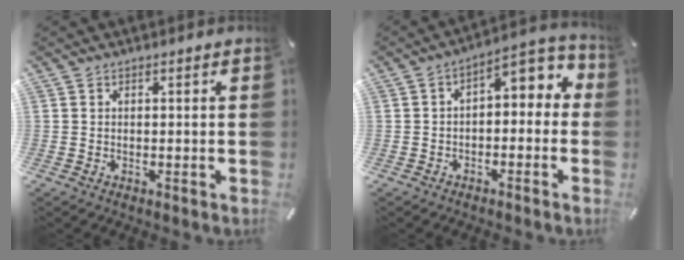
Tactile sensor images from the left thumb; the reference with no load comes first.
{"total": 5.2, "force": [0.5, 3.4, 4.0], "torque": [-0.040, -0.019, -0.004]}